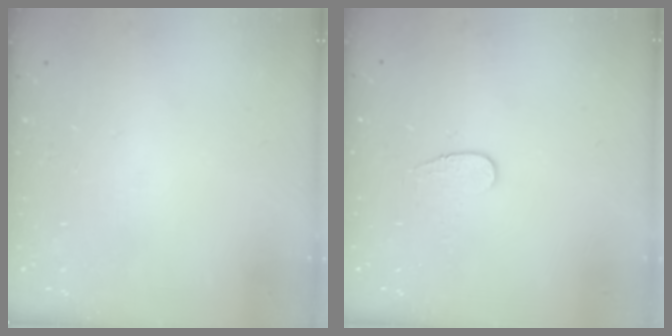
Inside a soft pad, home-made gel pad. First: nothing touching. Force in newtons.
{"total": 6.6, "press": 6.6, "slide": 0.6}